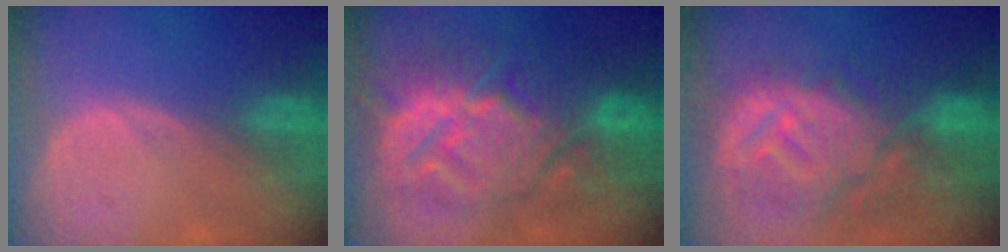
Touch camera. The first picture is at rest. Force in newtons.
{"total": 13.9, "press": 13.9, "slide": 1.3}
{"total": 12.4, "press": 11.1, "slide": 5.5}